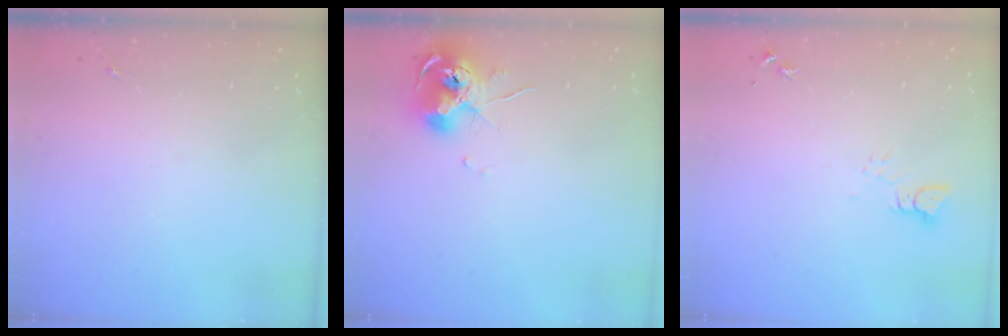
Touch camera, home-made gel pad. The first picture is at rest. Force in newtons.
{"total": 10.3, "press": 10.2, "slide": 1.1}
{"total": 3.2, "press": 3.2, "slide": 0.1}